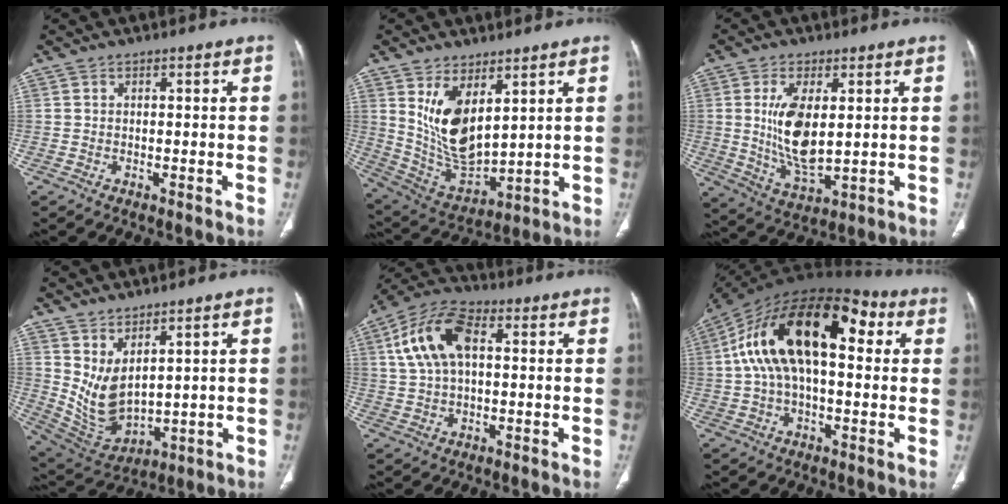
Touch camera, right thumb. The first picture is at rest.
{"total": 13.1, "force": [5.0, 6.5, 10.2], "torque": [-0.172, -0.035, 0.120]}
{"total": 11.3, "force": [1.6, 5.1, 9.9], "torque": [-0.188, -0.023, 0.042]}
{"total": 9.1, "force": [3.7, 4.4, 7.1], "torque": [-0.121, -0.036, 0.098]}
{"total": 9.0, "force": [1.9, 4.4, 7.7], "torque": [-0.162, 0.020, 0.035]}
{"total": 23.4, "force": [4.7, 12.1, 19.4], "torque": [-0.336, 0.050, 0.063]}